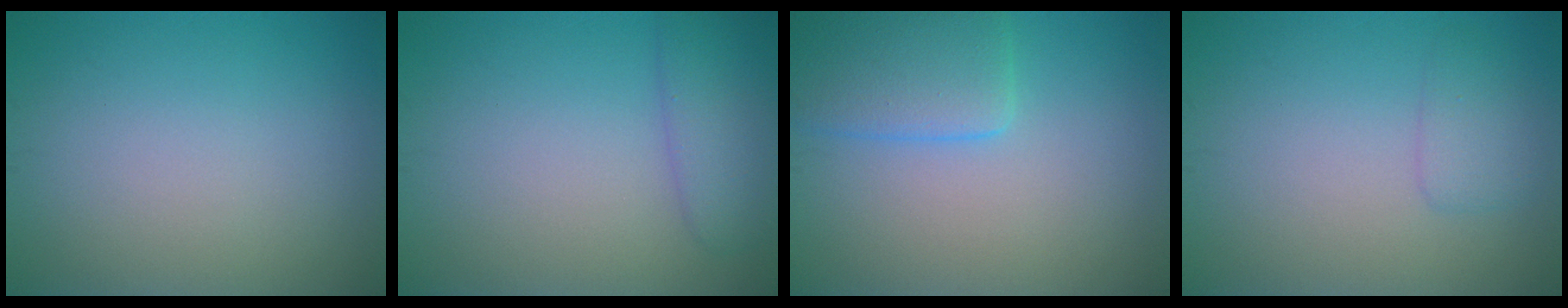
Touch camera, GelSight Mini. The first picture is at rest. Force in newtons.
{"total": 2.9, "press": 2.9, "slide": 0.3}
{"total": 4.4, "press": 4.4, "slide": 0.2}
{"total": 1.7, "press": 1.7, "slide": 0.1}